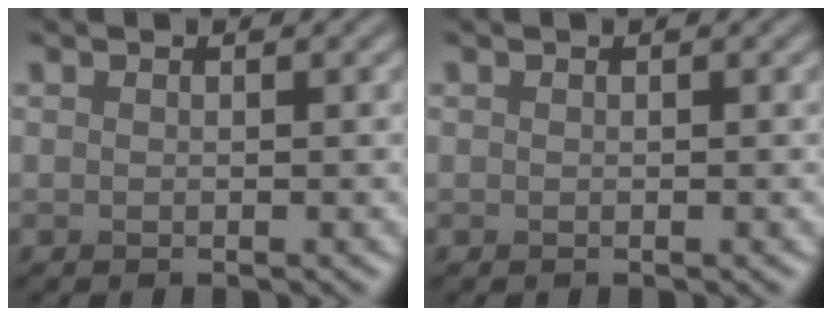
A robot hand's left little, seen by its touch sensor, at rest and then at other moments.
{"total": 0.0}